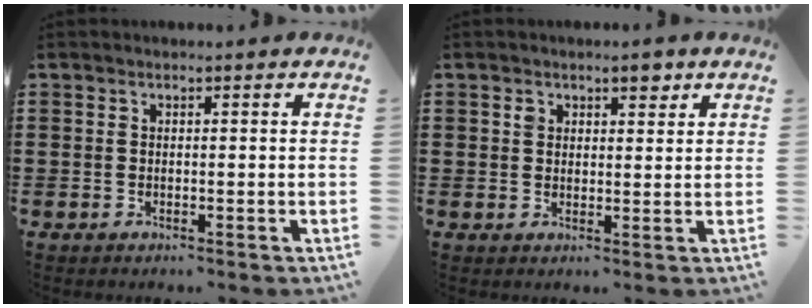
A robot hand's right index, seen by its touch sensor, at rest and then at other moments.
{"total": 2.7, "force": [1.8, 1.5, 1.4], "torque": [-0.025, 0.004, 0.031]}